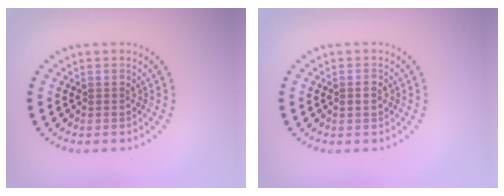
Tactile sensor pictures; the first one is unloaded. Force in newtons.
{"total": 0.9, "press": 0.8, "slide": 0.3}